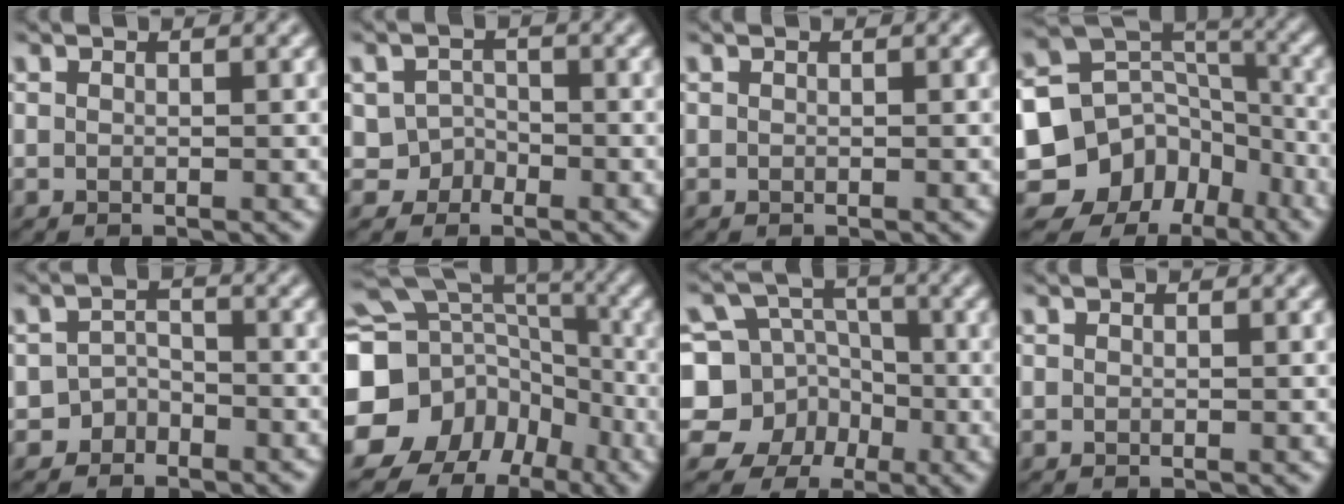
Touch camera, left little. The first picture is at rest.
{"total": 2.6, "force": [-1.3, 2.1, 0.6], "torque": [0.003, 0.010, -0.028]}
{"total": 0.0}
{"total": 11.1, "force": [-6.1, 8.6, 3.6], "torque": [-0.084, 0.022, -0.111]}
{"total": 3.2, "force": [-2.6, 1.8, -0.1], "torque": [0.022, 0.010, -0.046]}
{"total": 17.7, "force": [-6.5, 15.3, 6.1], "torque": [-0.142, -0.008, -0.130]}
{"total": 9.8, "force": [-3.3, 8.9, 2.4], "torque": [-0.048, 0.013, -0.081]}
{"total": 0.0}